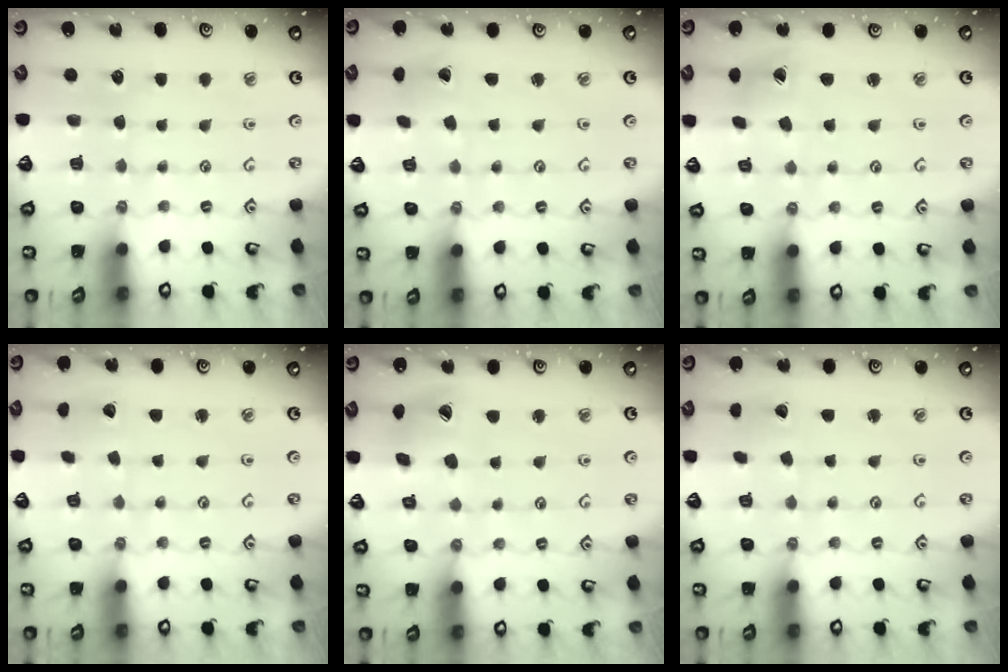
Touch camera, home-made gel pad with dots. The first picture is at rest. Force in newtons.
{"total": 2.9, "press": 2.9, "slide": 0.3}
{"total": 3.6, "press": 3.6, "slide": 0.5}
{"total": 2.0, "press": 2.0, "slide": 0.2}
{"total": 9.1, "press": 9.1, "slide": 1.1}
{"total": 2.1, "press": 2.1, "slide": 0.2}